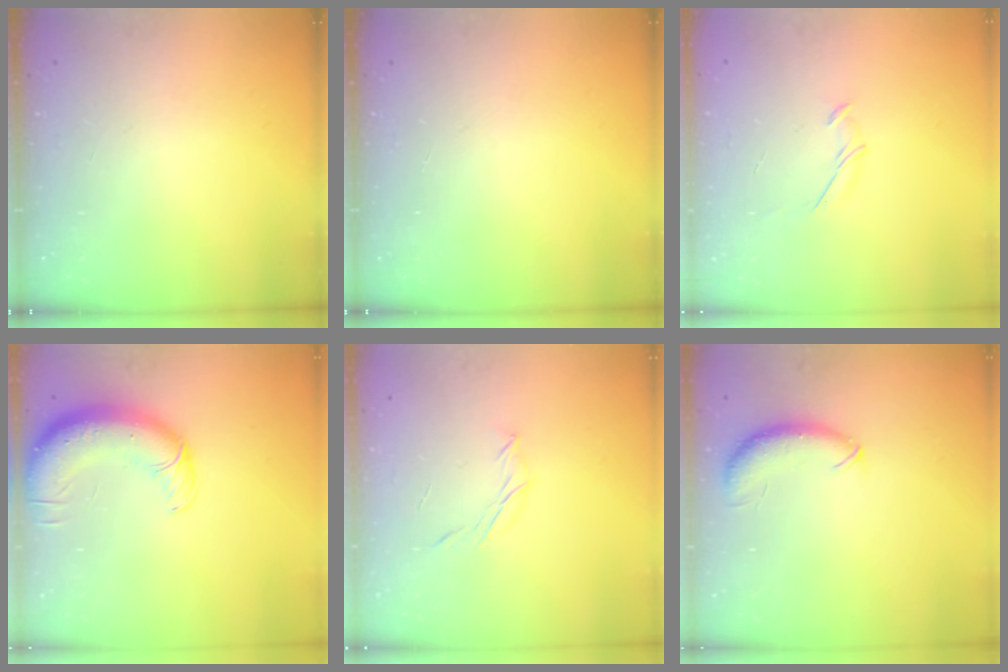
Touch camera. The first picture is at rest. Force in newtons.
{"total": 0.0}
{"total": 5.4, "press": 5.4, "slide": 1.0}
{"total": 13.5, "press": 13.0, "slide": 3.6}
{"total": 4.7, "press": 4.6, "slide": 1.0}
{"total": 8.7, "press": 8.6, "slide": 1.6}